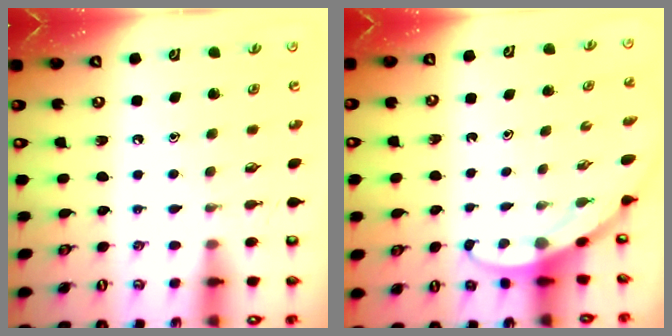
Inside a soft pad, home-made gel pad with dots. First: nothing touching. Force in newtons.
{"total": 3.1, "press": 3.1, "slide": 0.1}